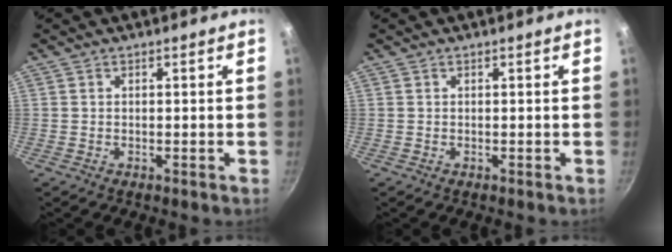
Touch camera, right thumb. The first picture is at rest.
{"total": 0.0}